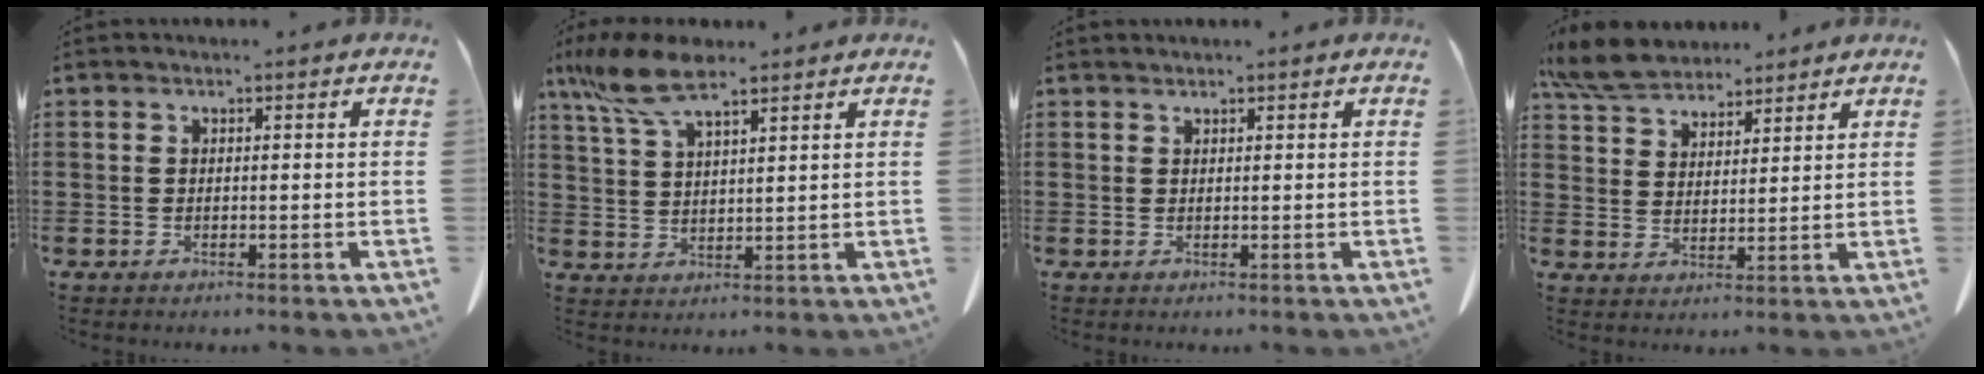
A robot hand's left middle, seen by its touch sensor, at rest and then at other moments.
{"total": 8.5, "force": [5.8, 2.5, 5.7], "torque": [-0.140, -0.012, 0.104]}
{"total": 0.7, "force": [0.7, 0.0, 0.0], "torque": [-0.003, -0.003, 0.015]}
{"total": 7.4, "force": [6.5, 2.4, 2.4], "torque": [-0.071, -0.010, 0.126]}